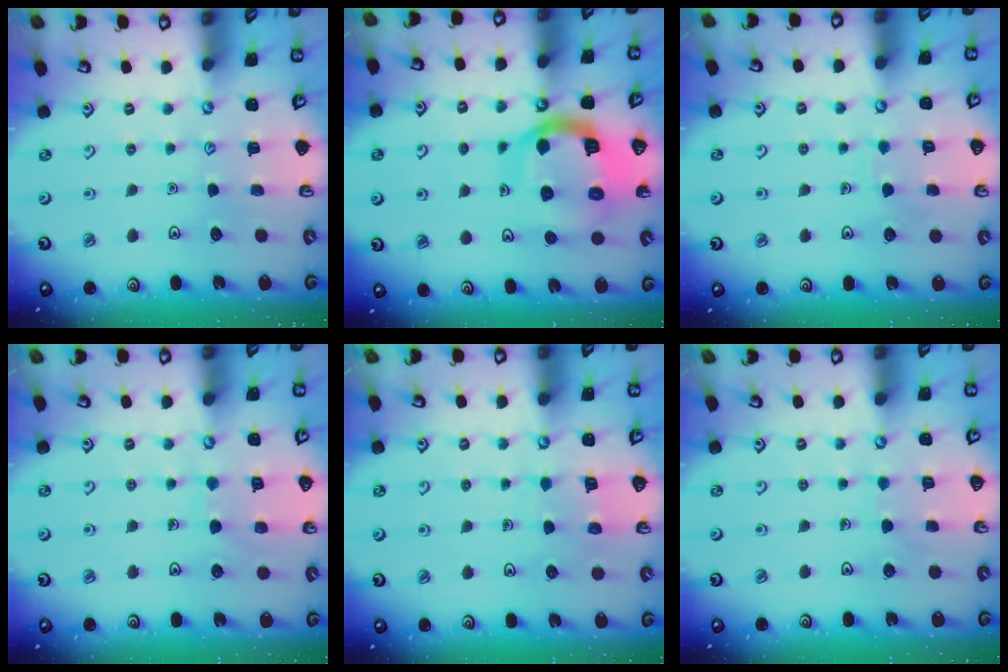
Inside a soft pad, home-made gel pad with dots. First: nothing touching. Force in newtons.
{"total": 15.5, "press": 15.4, "slide": 1.9}
{"total": 3.6, "press": 3.5, "slide": 0.3}
{"total": 5.6, "press": 5.5, "slide": 0.4}
{"total": 5.4, "press": 5.4, "slide": 0.3}
{"total": 4.3, "press": 4.2, "slide": 0.3}